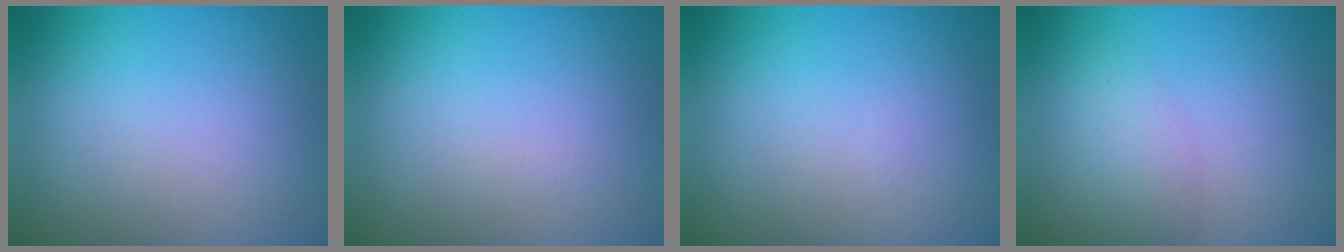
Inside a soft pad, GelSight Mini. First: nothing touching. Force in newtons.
{"total": 0.0}
{"total": 0.0}
{"total": 2.1, "press": 2.1, "slide": 0.0}